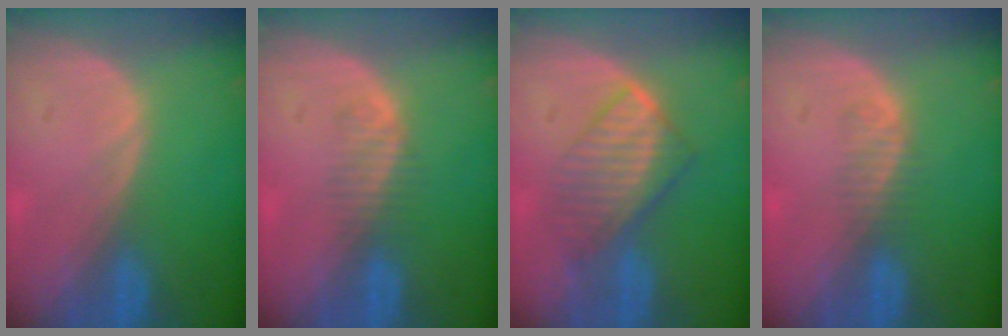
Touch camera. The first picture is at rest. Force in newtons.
{"total": 2.2, "press": 2.0, "slide": 0.9}
{"total": 6.6, "press": 6.4, "slide": 1.8}
{"total": 1.9, "press": 1.6, "slide": 1.0}